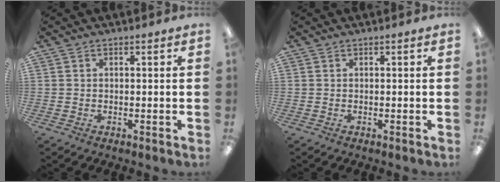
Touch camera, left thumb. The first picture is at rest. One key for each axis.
{"total": 0.0}